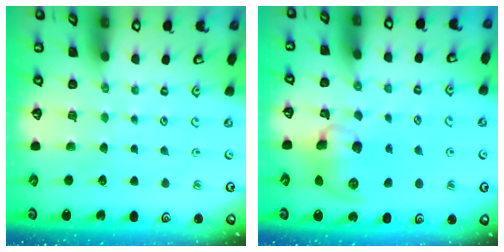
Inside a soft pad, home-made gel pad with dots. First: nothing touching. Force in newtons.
{"total": 10.8, "press": 10.7, "slide": 1.1}